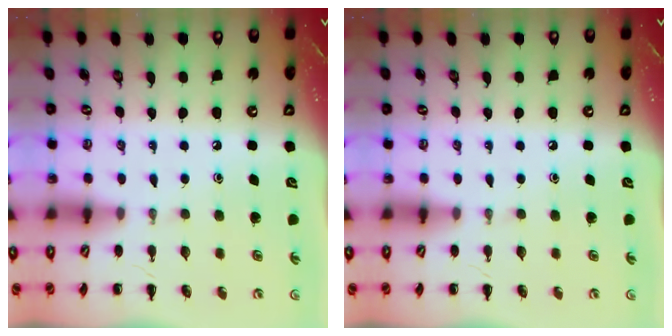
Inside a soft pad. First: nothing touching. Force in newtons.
{"total": 0.0}